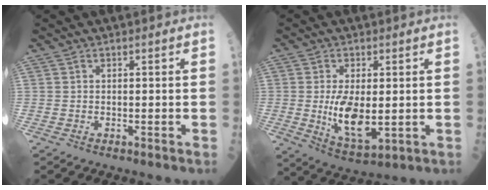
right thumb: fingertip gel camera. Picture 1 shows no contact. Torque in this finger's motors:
{"motor_torque": [1.33, 1.20, 0.93, -0.30, 0.09]}